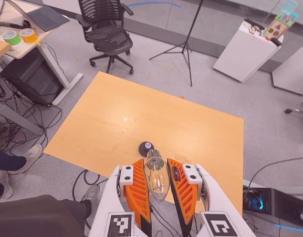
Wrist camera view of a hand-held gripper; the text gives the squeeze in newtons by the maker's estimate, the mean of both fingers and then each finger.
{"total": 13.7, "left": 14.5, "right": 12.8}